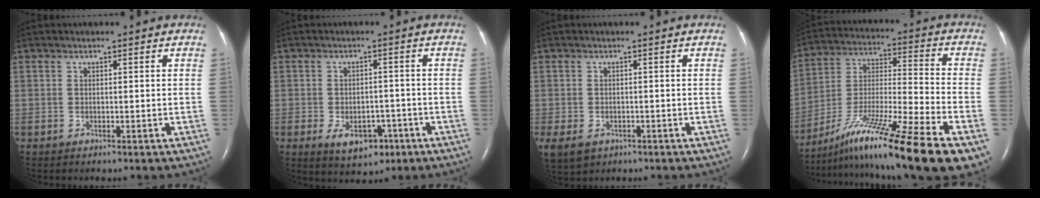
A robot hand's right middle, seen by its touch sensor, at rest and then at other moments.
{"total": 6.4, "force": [-3.1, 3.7, 4.1], "torque": [-0.066, 0.000, -0.038]}
{"total": 7.7, "force": [-3.6, 5.8, 3.6], "torque": [-0.096, -0.007, -0.047]}
{"total": 21.3, "force": [-14.3, -0.3, 15.8], "torque": [-0.255, -0.034, -0.251]}